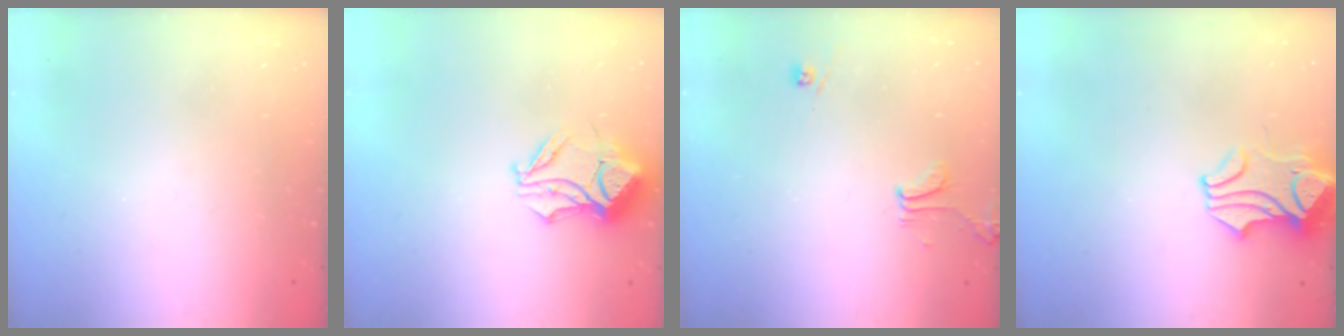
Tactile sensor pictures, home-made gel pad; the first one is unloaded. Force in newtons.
{"total": 13.4, "press": 13.4, "slide": 0.3}
{"total": 0.6, "press": 0.5, "slide": 0.4}
{"total": 1.4, "press": 0.9, "slide": 1.0}